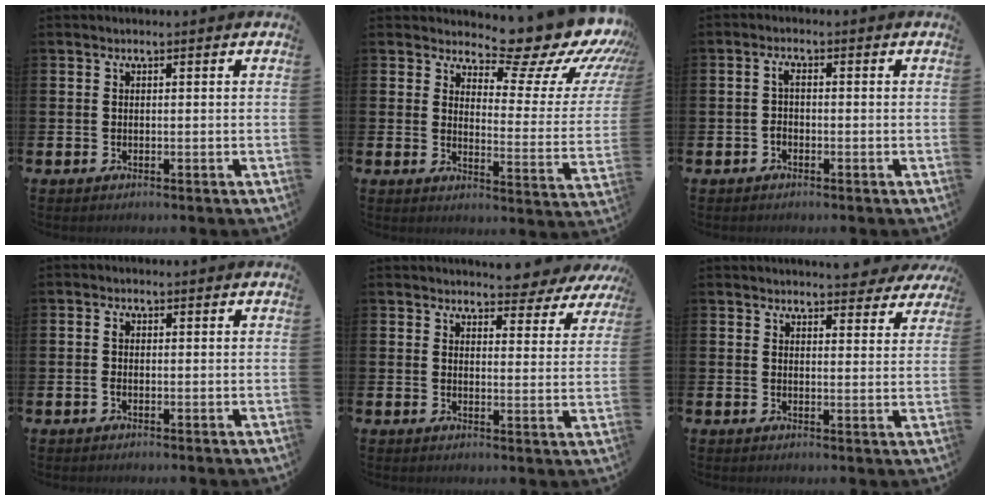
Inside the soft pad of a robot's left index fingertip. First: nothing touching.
{"total": 9.2, "force": [8.1, 3.0, 3.0], "torque": [-0.037, -0.080, 0.127]}
{"total": 1.5, "force": [-0.3, 0.8, 1.2], "torque": [-0.020, 0.001, -0.009]}
{"total": 1.0, "force": [-0.2, 0.5, 0.8], "torque": [-0.011, -0.001, -0.006]}
{"total": 4.0, "force": [3.9, 0.8, 0.0], "torque": [0.002, -0.032, 0.065]}
{"total": 3.6, "force": [3.5, 0.6, 0.1], "torque": [0.006, -0.025, 0.061]}